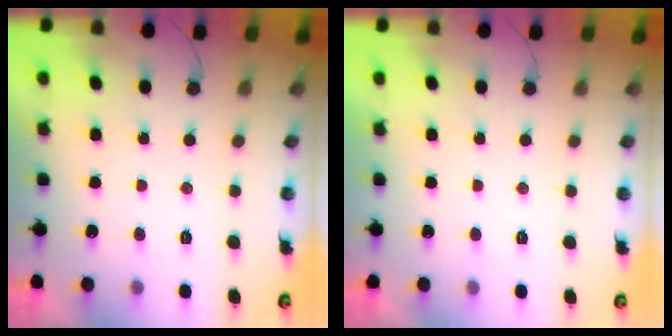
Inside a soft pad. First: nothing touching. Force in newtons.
{"total": 1.7, "press": 1.7, "slide": 0.0}